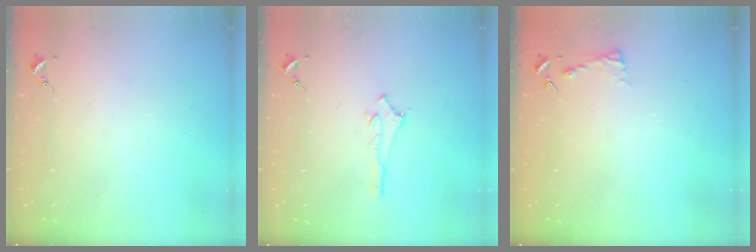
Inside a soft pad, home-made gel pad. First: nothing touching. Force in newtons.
{"total": 2.6, "press": 2.6, "slide": 0.2}
{"total": 2.8, "press": 2.8, "slide": 0.3}